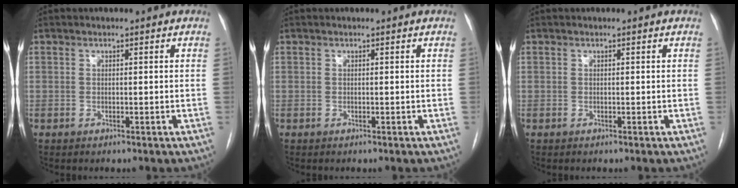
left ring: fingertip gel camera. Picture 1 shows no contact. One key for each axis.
{"total": 0.0}
{"total": 0.0}